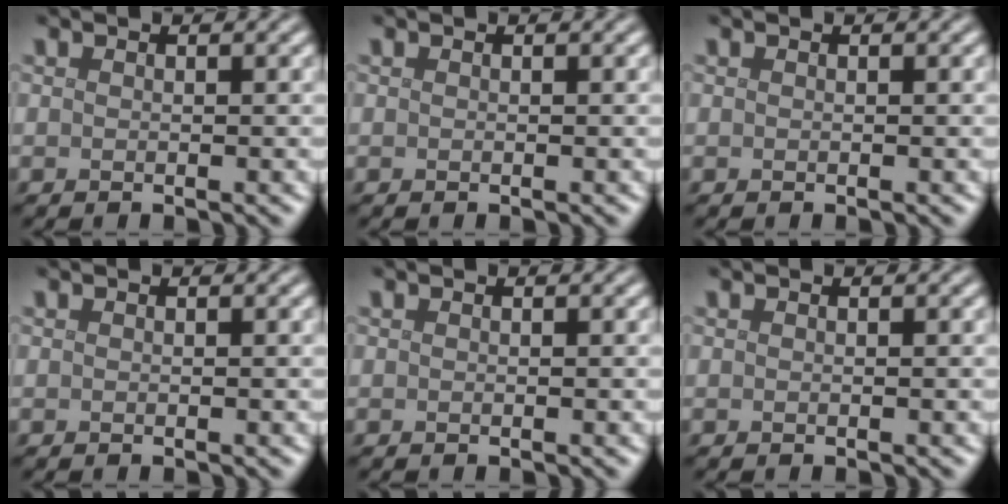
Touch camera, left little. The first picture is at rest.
{"total": 0.0}
{"total": 0.0}
{"total": 0.0}
{"total": 0.0}
{"total": 0.0}